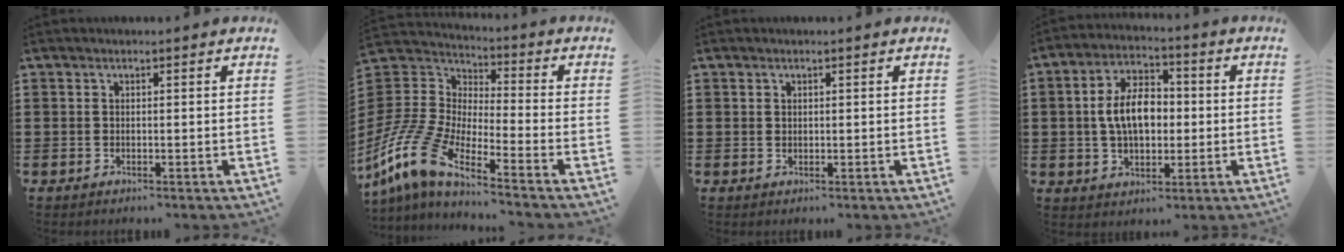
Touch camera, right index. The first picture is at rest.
{"total": 10.6, "force": [-8.5, 2.7, 5.7], "torque": [-0.169, -0.007, -0.185]}
{"total": 0.7, "force": [0.4, 0.5, 0.2], "torque": [-0.005, 0.002, 0.008]}
{"total": 8.7, "force": [0.0, 5.1, 7.0], "torque": [-0.147, 0.009, -0.008]}